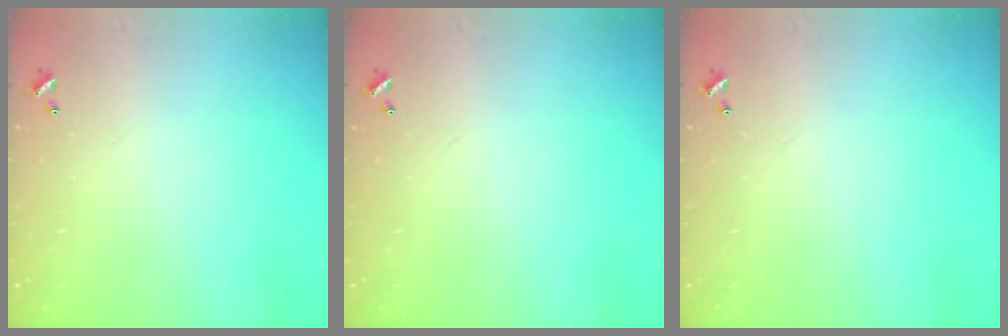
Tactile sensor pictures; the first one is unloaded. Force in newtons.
{"total": 0.0}
{"total": 0.0}